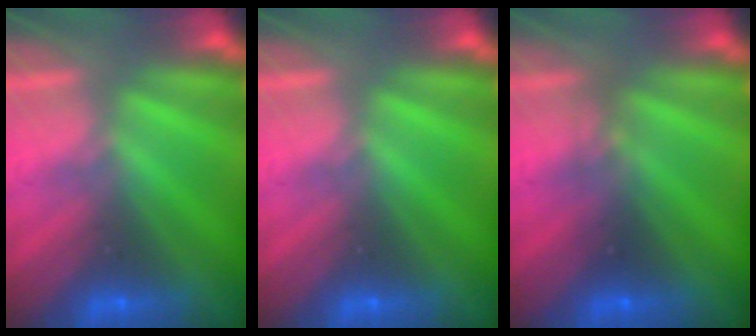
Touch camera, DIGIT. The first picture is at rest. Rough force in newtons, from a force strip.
{"total": 0.0}
{"total": 2.3}